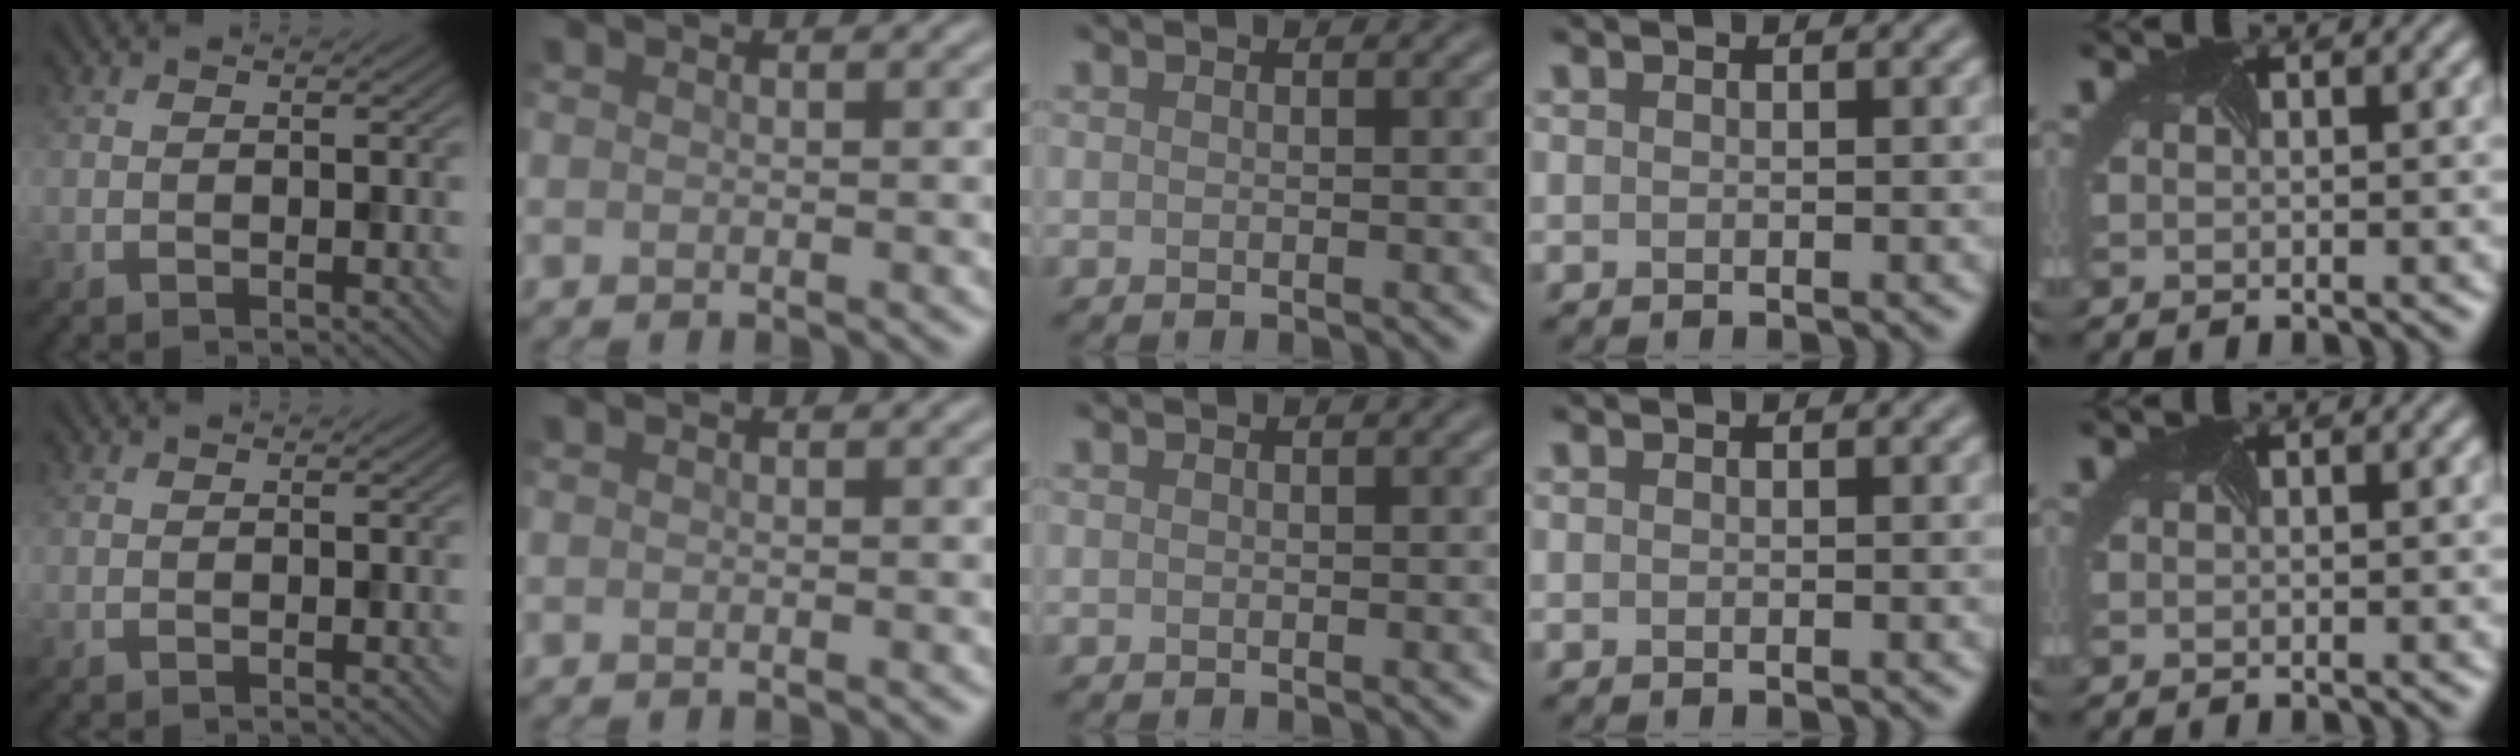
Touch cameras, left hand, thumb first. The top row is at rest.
{}